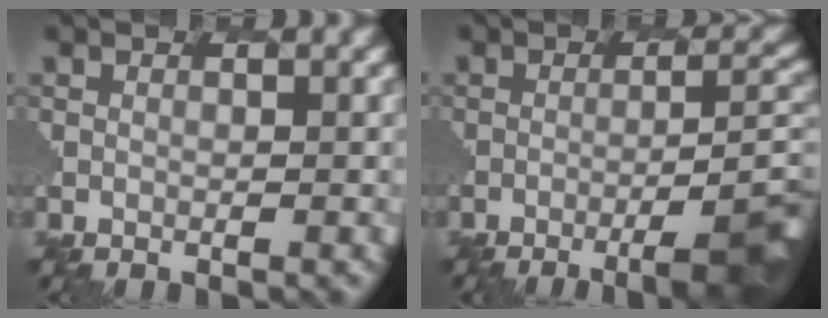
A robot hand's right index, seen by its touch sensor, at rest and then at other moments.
{"total": 8.3, "force": [-4.1, 2.0, 6.9], "torque": [-0.096, -0.006, -0.049]}